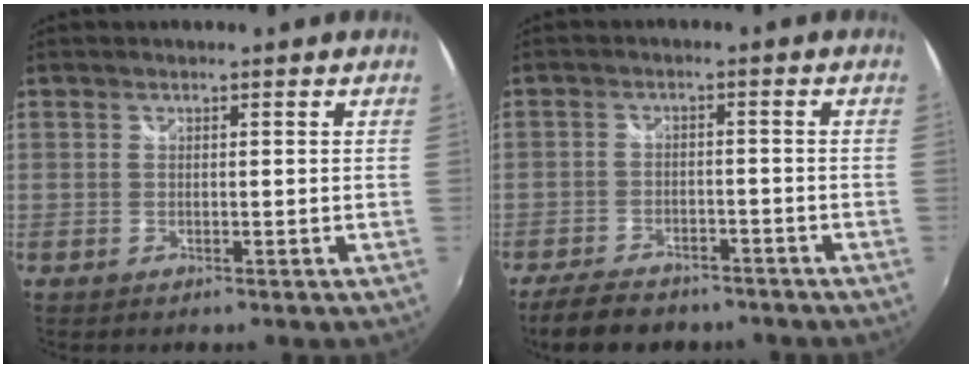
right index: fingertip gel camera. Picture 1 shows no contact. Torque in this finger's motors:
{"motor_torque": [0.46, -0.47, 0.27, 0.05]}